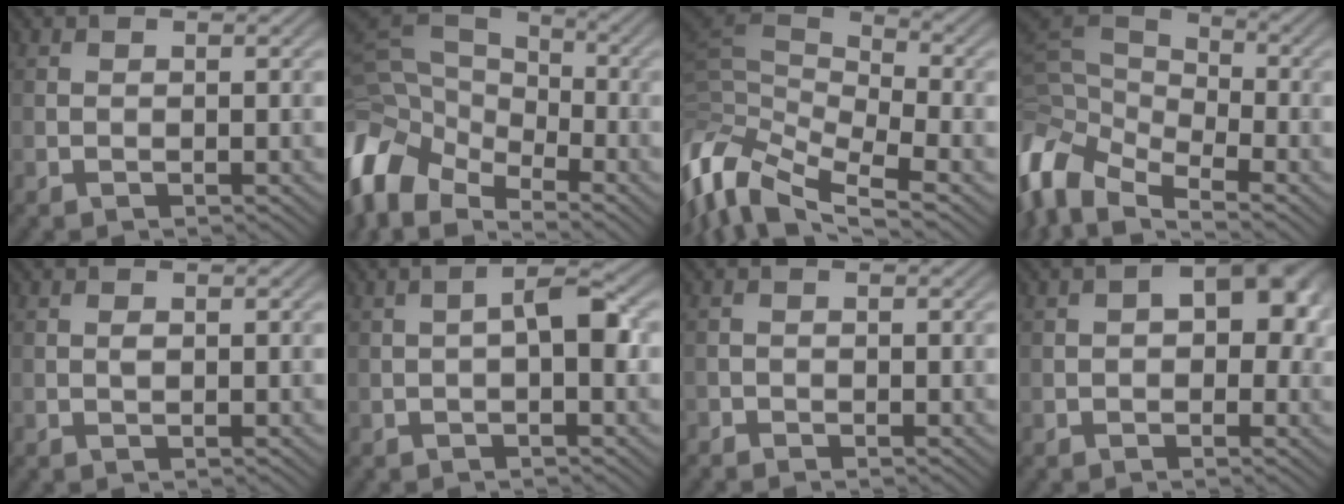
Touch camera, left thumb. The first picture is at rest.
{"total": 11.8, "force": [-5.1, 7.4, 7.6], "torque": [-0.214, -0.007, -0.099]}
{"total": 13.1, "force": [-4.4, 6.2, 10.7], "torque": [-0.255, 0.003, -0.083]}
{"total": 10.9, "force": [-4.8, 5.6, 8.0], "torque": [-0.203, 0.001, -0.095]}
{"total": 0.7, "force": [0.1, 0.3, 0.6], "torque": [-0.012, 0.000, 0.001]}
{"total": 3.5, "force": [-0.3, 1.0, 3.3], "torque": [-0.054, 0.013, -0.010]}
{"total": 0.9, "force": [-0.9, 0.3, 0.1], "torque": [-0.001, -0.002, -0.019]}
{"total": 6.1, "force": [0.6, 3.8, 4.8], "torque": [-0.050, 0.002, 0.002]}